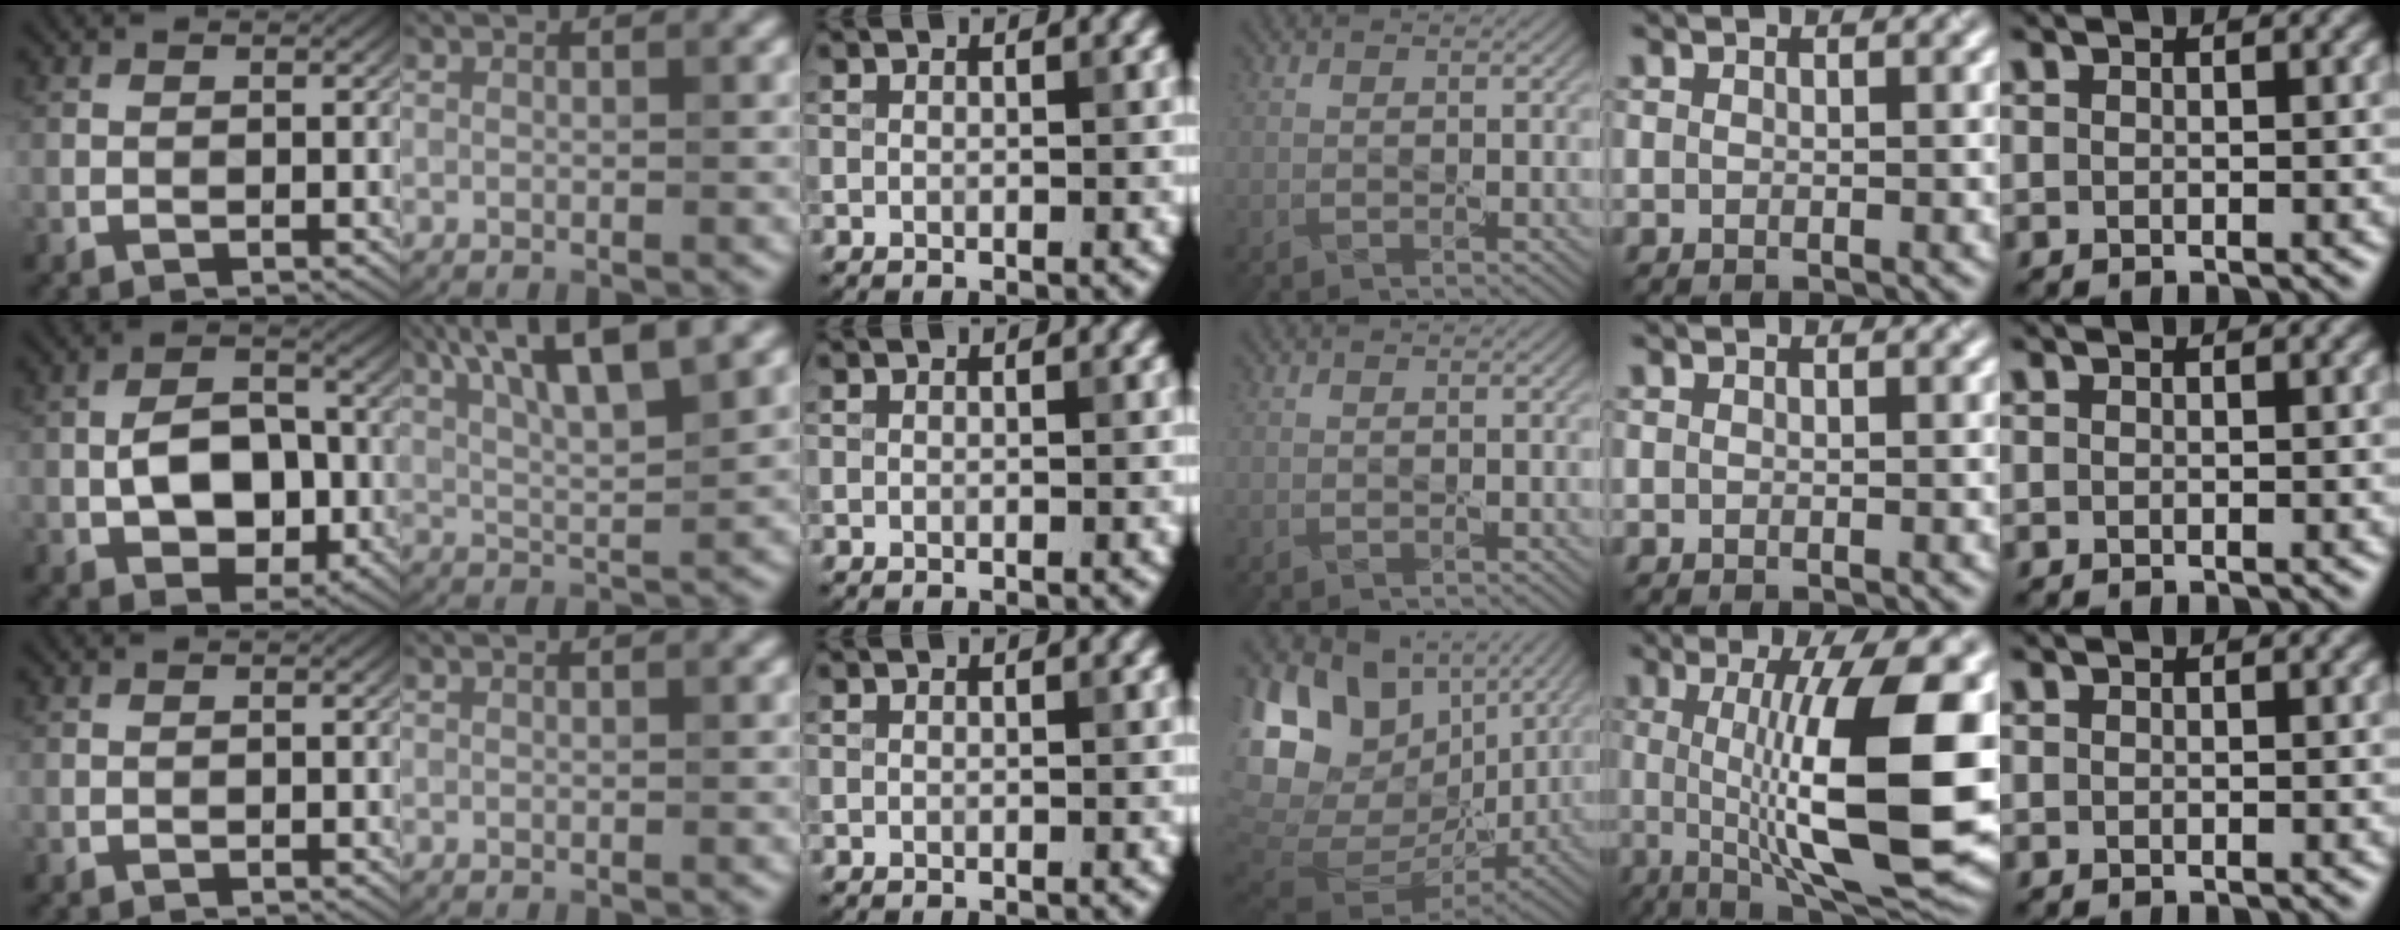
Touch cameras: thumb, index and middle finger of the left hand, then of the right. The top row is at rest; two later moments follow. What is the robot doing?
{"motion": "peel", "object": "postage stamp"}